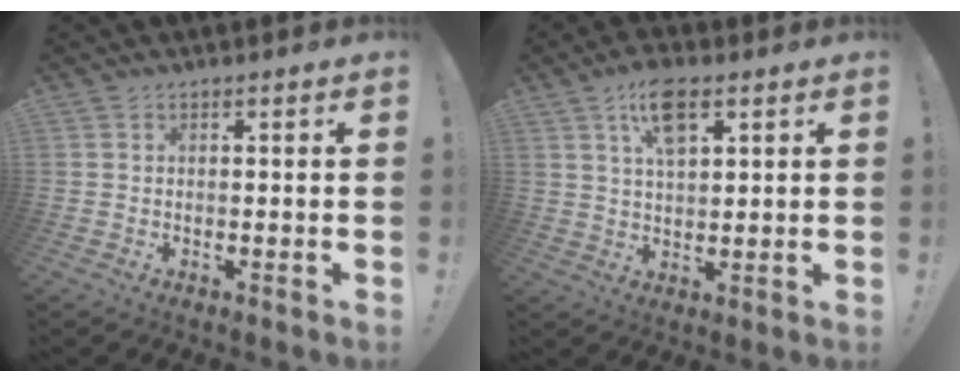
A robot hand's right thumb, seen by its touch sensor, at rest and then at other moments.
{"total": 9.2, "force": [4.9, 4.1, 6.6], "torque": [-0.114, -0.002, 0.086]}